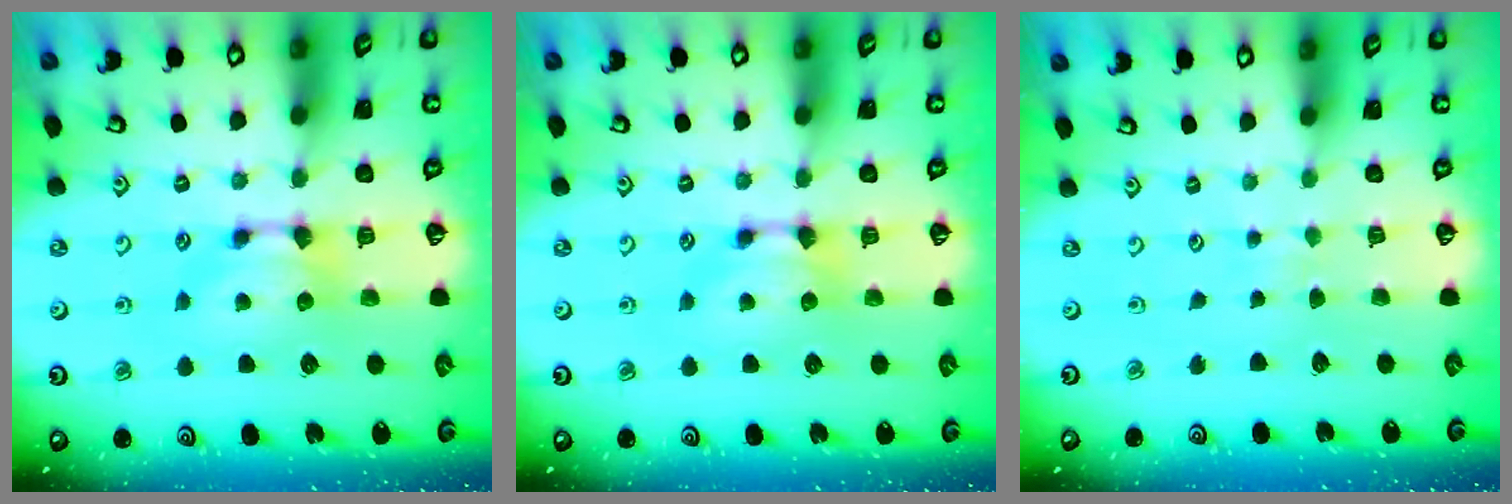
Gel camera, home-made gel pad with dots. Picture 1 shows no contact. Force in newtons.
{"total": 0.0}
{"total": 5.1, "press": 5.1, "slide": 0.3}